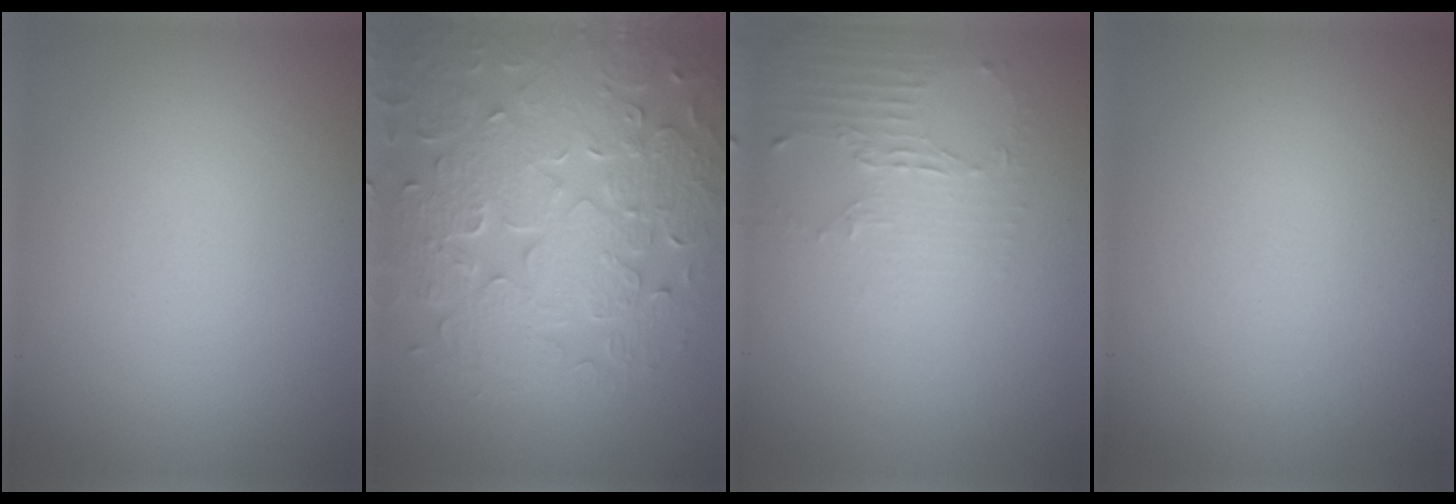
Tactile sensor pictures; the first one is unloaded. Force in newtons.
{"total": 9.0, "press": 6.5, "slide": 6.3}
{"total": 2.0, "press": 1.5, "slide": 1.4}
{"total": 0.0}